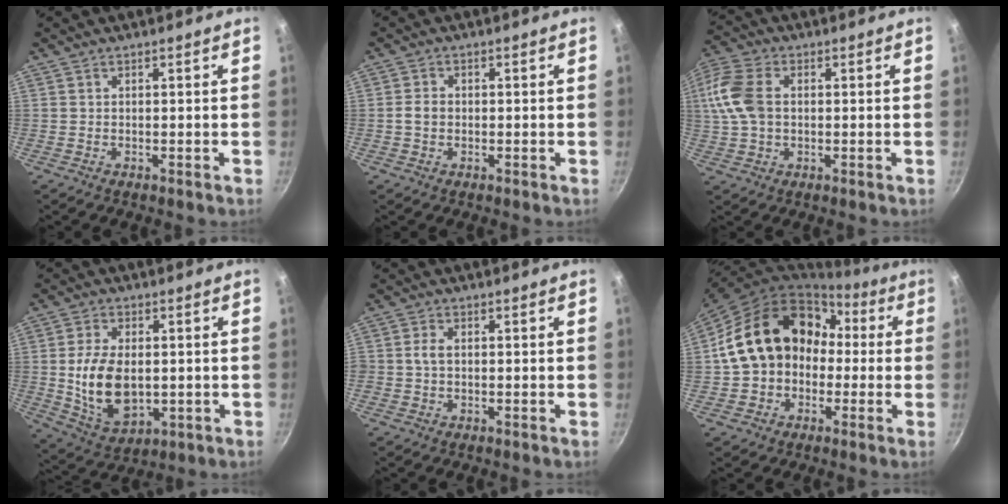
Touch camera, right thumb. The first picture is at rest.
{"total": 2.4, "force": [-0.3, 1.9, 1.4], "torque": [-0.021, 0.010, -0.007]}
{"total": 13.5, "force": [1.5, 9.4, 9.6], "torque": [-0.217, 0.021, 0.020]}
{"total": 13.0, "force": [-0.1, 8.0, 10.3], "torque": [-0.176, -0.009, 0.012]}
{"total": 2.2, "force": [0.0, 1.5, 1.6], "torque": [-0.030, 0.008, -0.001]}
{"total": 19.0, "force": [0.8, 15.3, 11.2], "torque": [-0.159, 0.070, 0.014]}